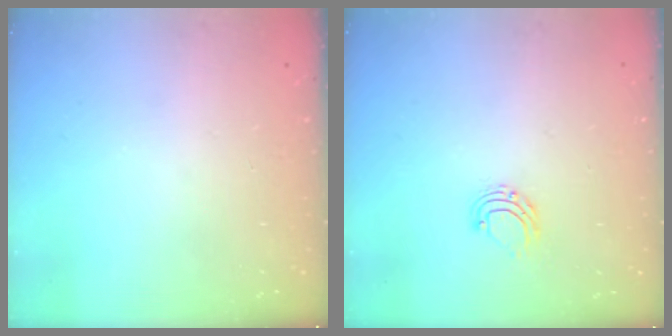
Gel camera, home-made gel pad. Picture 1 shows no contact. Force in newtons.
{"total": 5.7, "press": 5.7, "slide": 0.4}